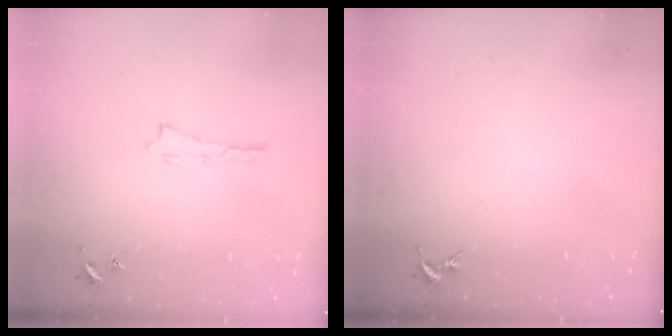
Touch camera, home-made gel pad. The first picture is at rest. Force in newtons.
{"total": 0.0}